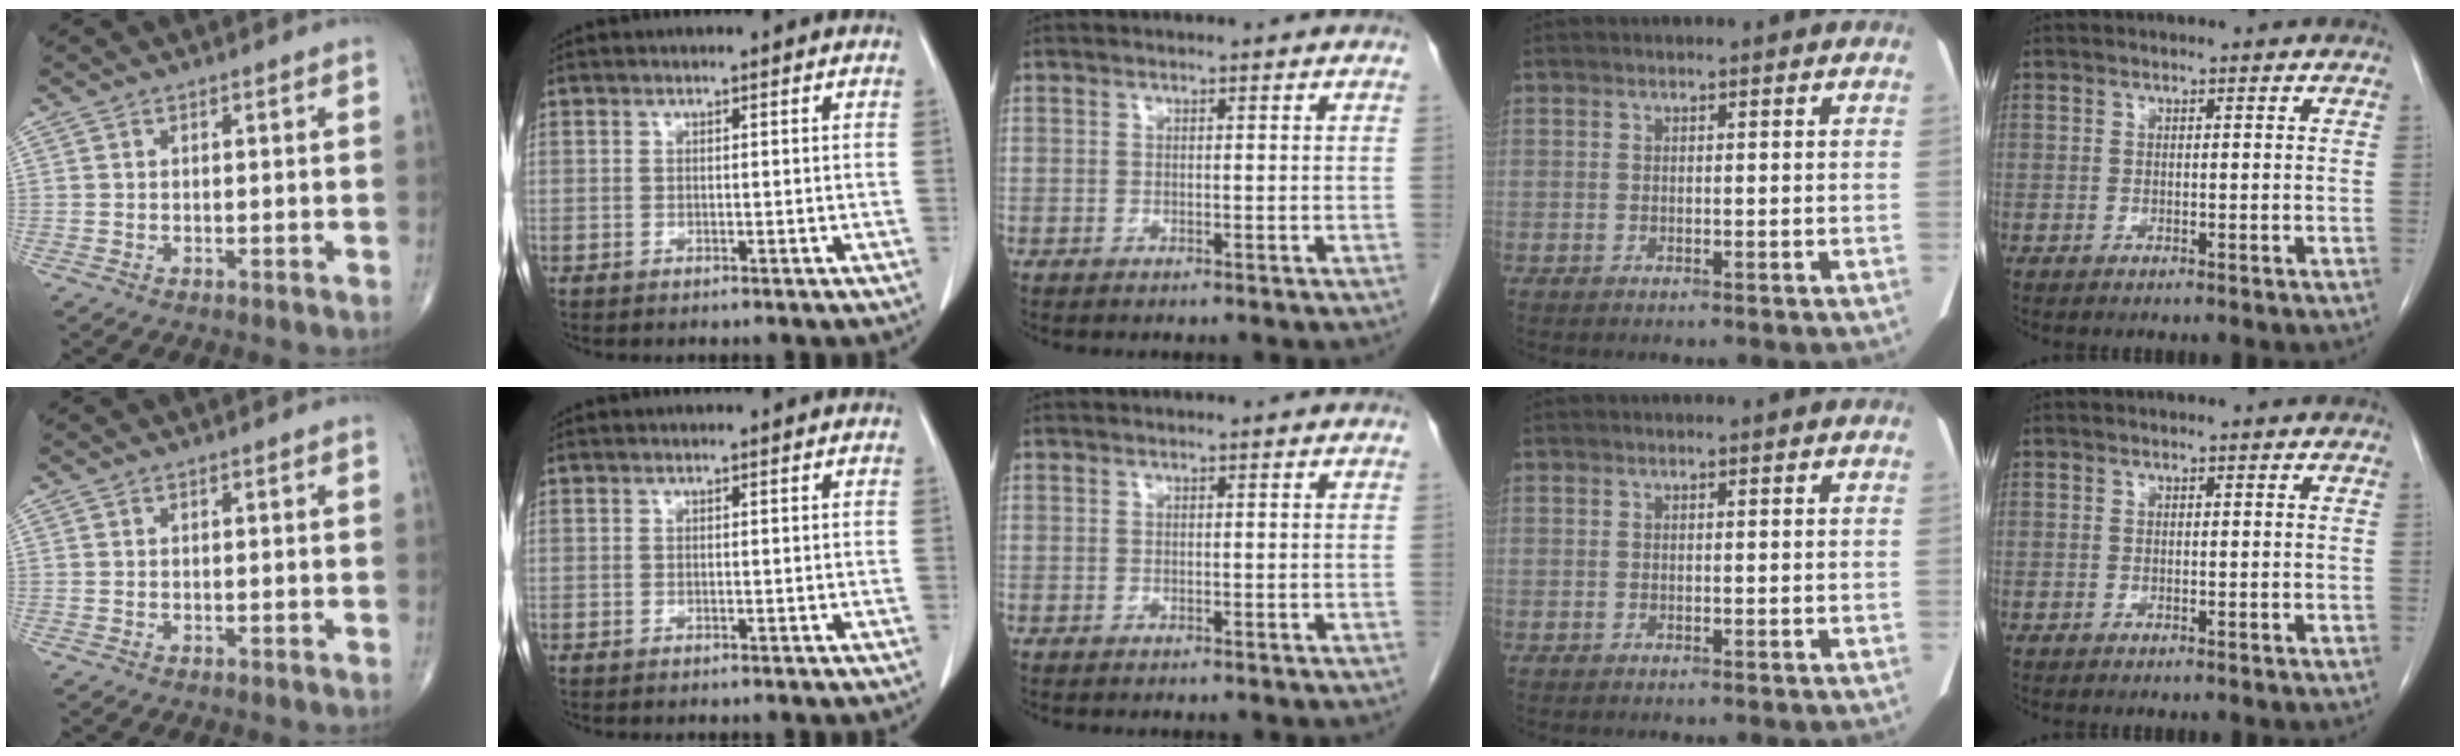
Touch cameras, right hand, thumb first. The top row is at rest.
{}